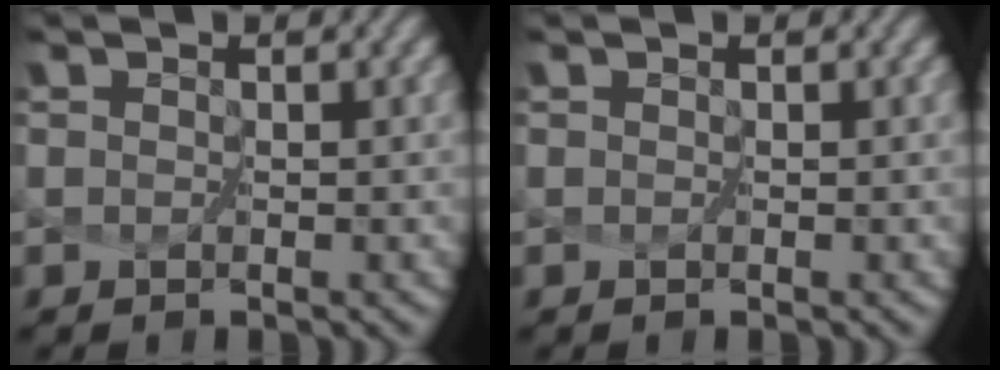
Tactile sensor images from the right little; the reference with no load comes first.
{"total": 0.0}